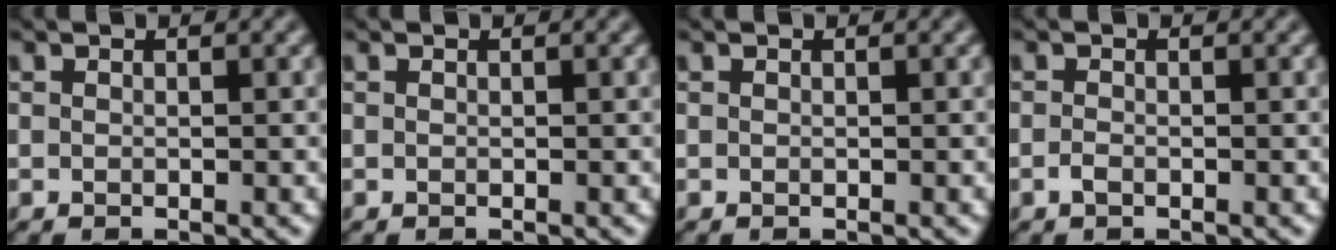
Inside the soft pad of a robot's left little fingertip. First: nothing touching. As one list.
[{"total": 0.0}, {"total": 0.0}, {"total": 0.8, "force": [-0.5, 0.4, 0.6], "torque": [-0.016, 0.000, -0.009]}]